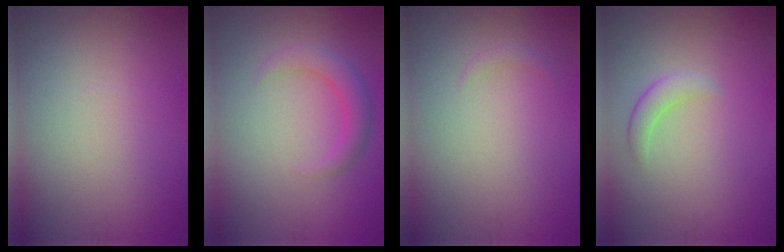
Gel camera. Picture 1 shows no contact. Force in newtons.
{"total": 2.4, "press": 2.4, "slide": 0.2}
{"total": 0.5, "press": 0.5, "slide": 0.0}
{"total": 1.7, "press": 1.7, "slide": 0.1}